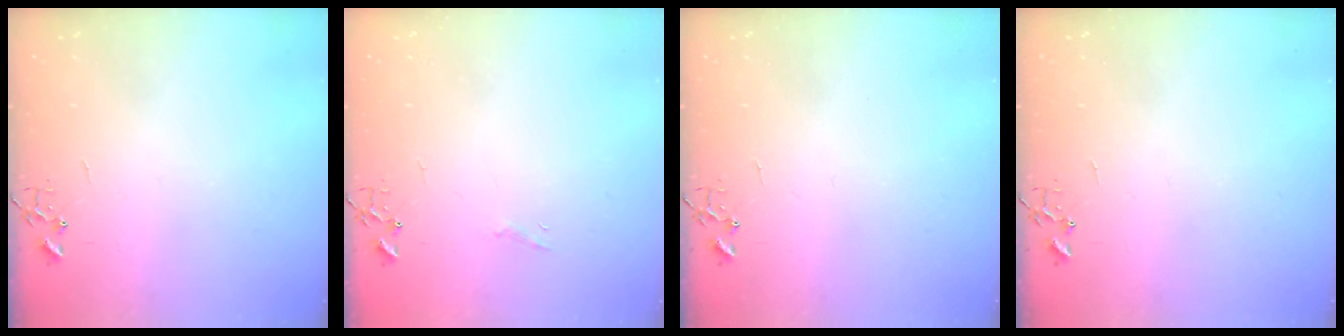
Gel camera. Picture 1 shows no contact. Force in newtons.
{"total": 4.2, "press": 4.2, "slide": 0.3}
{"total": 0.0}
{"total": 0.0}